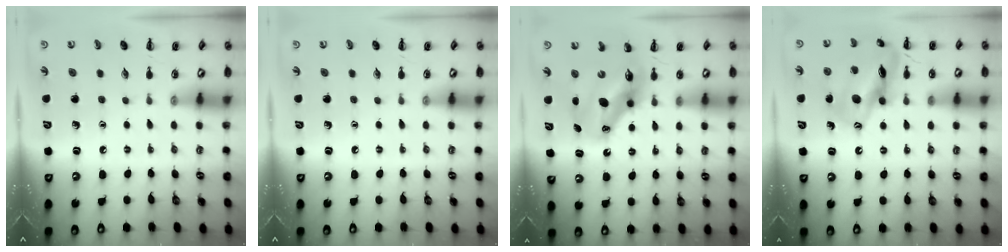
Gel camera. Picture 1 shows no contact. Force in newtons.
{"total": 0.0}
{"total": 10.2, "press": 9.9, "slide": 2.6}
{"total": 15.8, "press": 15.7, "slide": 1.9}